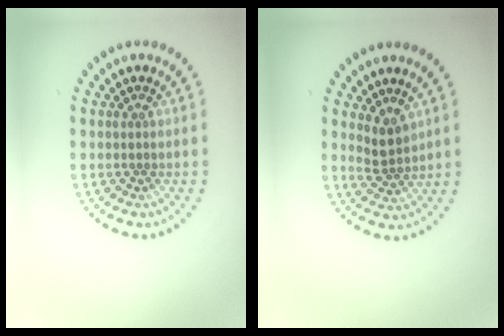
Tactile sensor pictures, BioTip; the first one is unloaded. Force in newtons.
{"total": 2.1, "press": 1.7, "slide": 1.2}